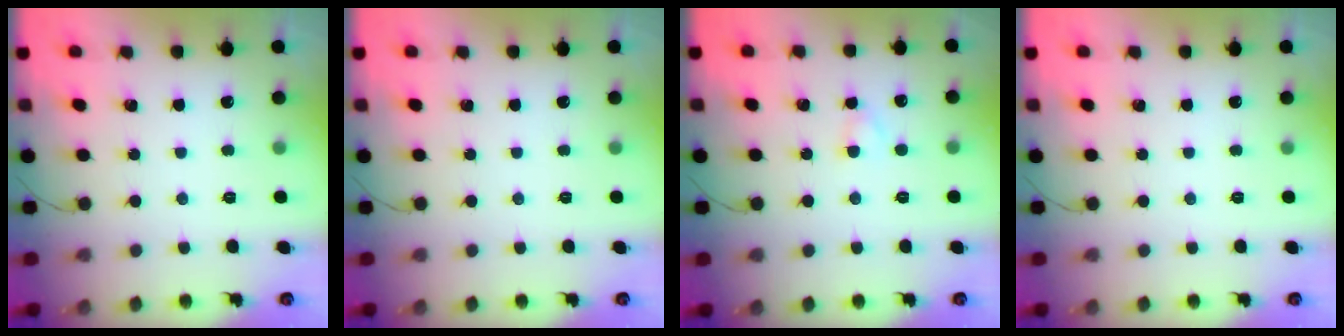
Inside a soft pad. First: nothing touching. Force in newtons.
{"total": 0.0}
{"total": 2.7, "press": 2.5, "slide": 1.1}
{"total": 0.0}